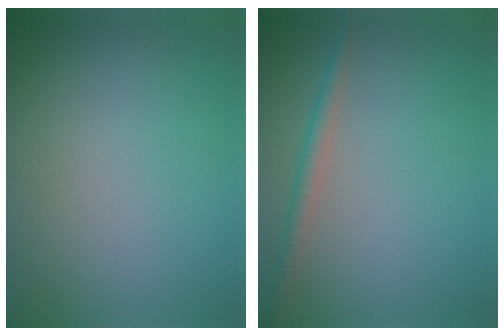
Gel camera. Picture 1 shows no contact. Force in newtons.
{"total": 1.8, "press": 1.8, "slide": 0.1}